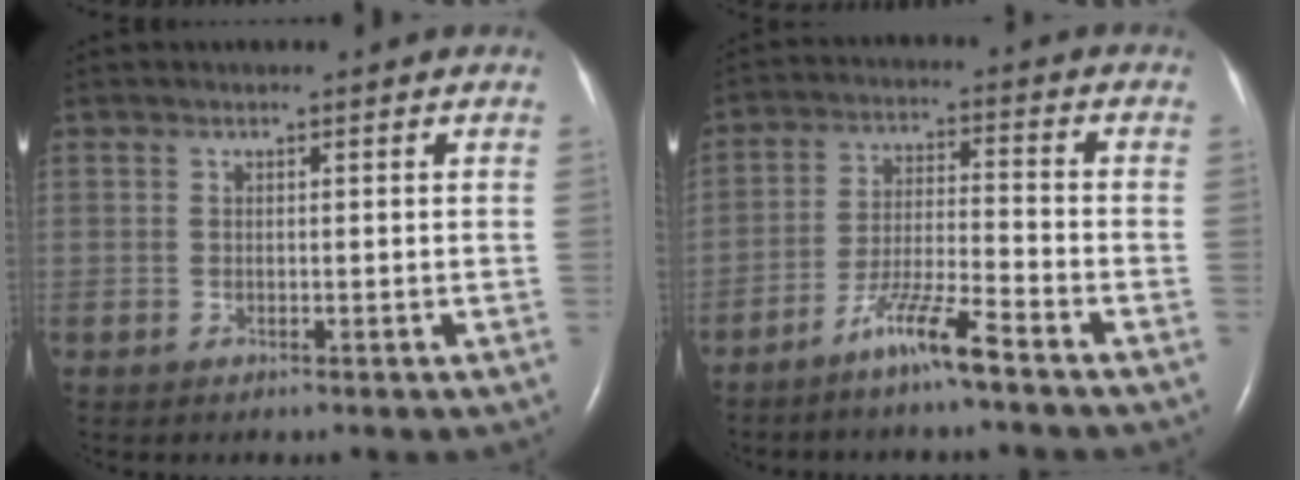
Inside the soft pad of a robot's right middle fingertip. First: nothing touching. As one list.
[{"total": 7.2, "force": [-5.4, -0.4, 4.8], "torque": [-0.094, -0.015, -0.108]}]